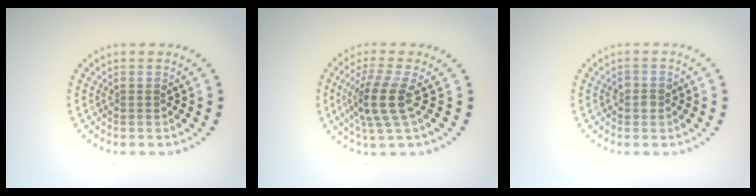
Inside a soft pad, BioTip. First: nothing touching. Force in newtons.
{"total": 3.8, "press": 2.8, "slide": 2.5}
{"total": 1.3, "press": 1.2, "slide": 0.5}